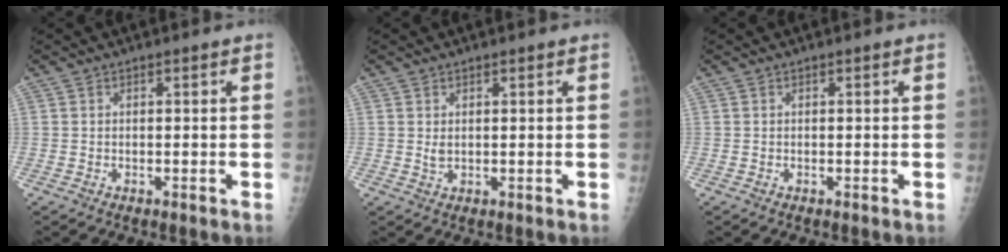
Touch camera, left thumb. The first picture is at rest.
{"total": 1.4, "force": [0.5, 1.0, 0.9], "torque": [-0.012, -0.005, 0.012]}
{"total": 0.0}